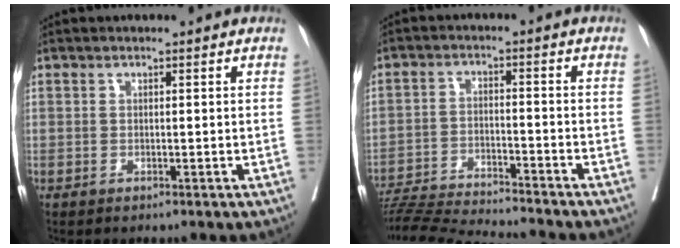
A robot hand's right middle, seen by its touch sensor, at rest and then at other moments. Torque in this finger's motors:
{"motor_torque": [0.06, -1.41, -0.02, 0.01]}